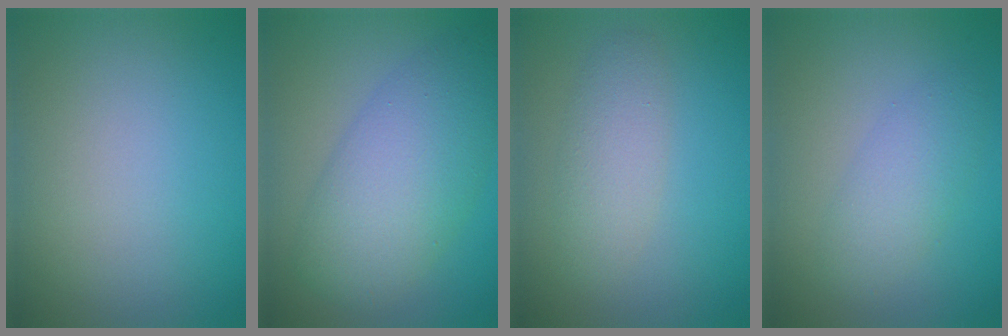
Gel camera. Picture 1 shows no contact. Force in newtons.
{"total": 7.4, "press": 7.4, "slide": 0.1}
{"total": 2.8, "press": 2.8, "slide": 0.1}
{"total": 2.9, "press": 2.8, "slide": 0.2}